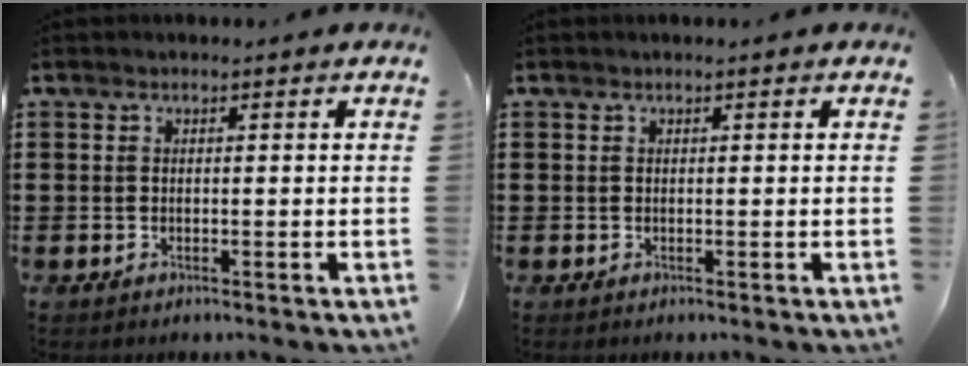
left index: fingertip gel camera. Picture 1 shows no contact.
{"total": 0.0}